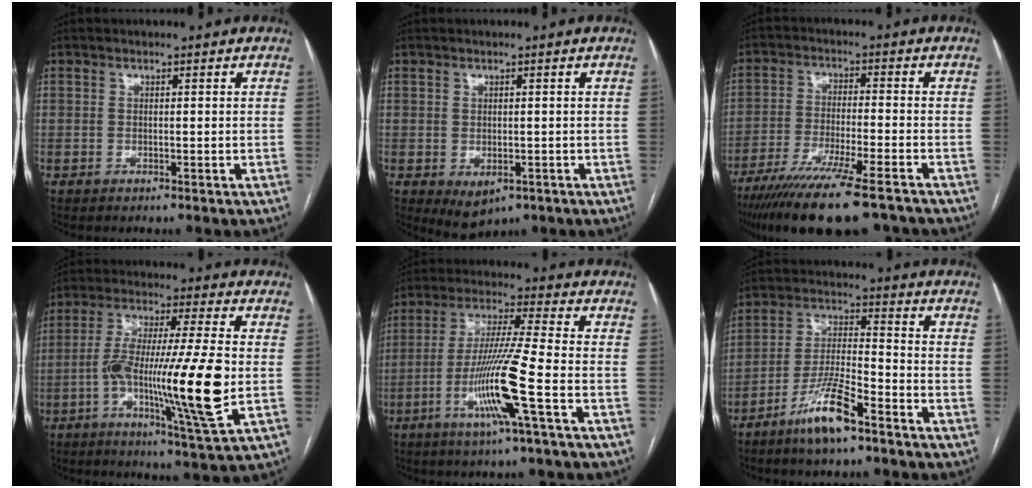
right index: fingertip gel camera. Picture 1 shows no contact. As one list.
[{"total": 4.1, "force": [-1.7, 2.7, 2.6], "torque": [-0.041, -0.006, -0.011]}, {"total": 18.7, "force": [-14.7, 1.9, 11.4], "torque": [-0.180, -0.045, -0.238]}, {"total": 16.7, "force": [-3.1, 0.2, 16.4], "torque": [-0.300, -0.009, -0.061]}, {"total": 12.5, "force": [-4.6, -1.2, 11.6], "torque": [-0.231, -0.013, -0.094]}, {"total": 10.0, "force": [-6.6, 1.4, 7.4], "torque": [-0.153, -0.012, -0.129]}]